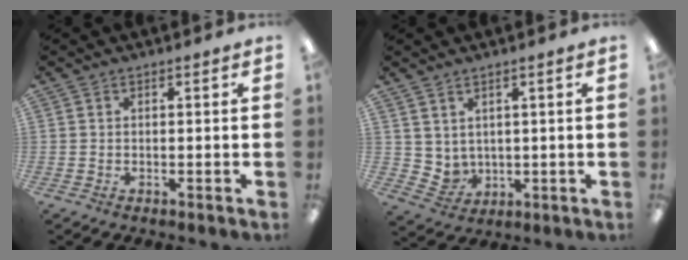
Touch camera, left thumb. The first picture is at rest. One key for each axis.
{"total": 3.8, "fx": 2.8, "fy": 2.6, "fz": 0.6, "tx": -0.022, "ty": -0.014, "tz": 0.055}